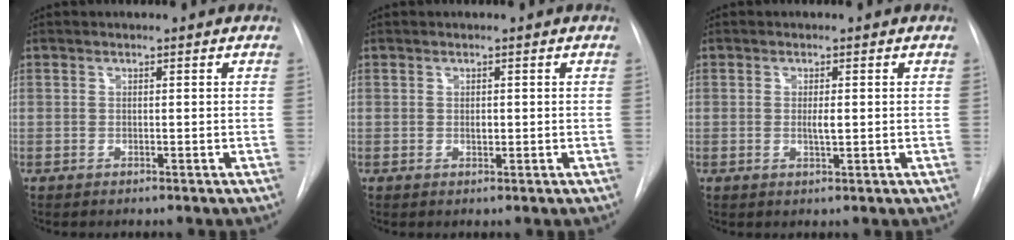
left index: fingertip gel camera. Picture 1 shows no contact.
{"total": 0.7, "force": [0.2, 0.5, 0.5], "torque": [-0.009, -0.001, 0.003]}
{"total": 1.6, "force": [0.1, 0.3, 1.6], "torque": [-0.030, -0.002, 0.002]}